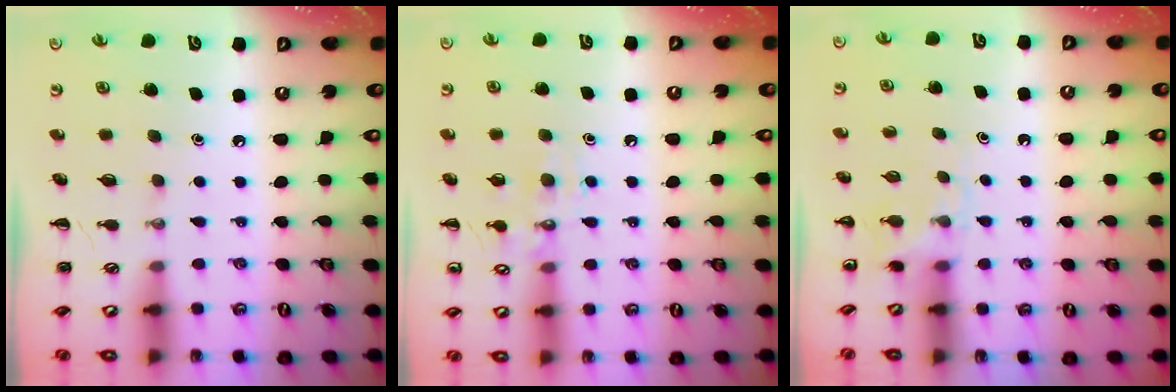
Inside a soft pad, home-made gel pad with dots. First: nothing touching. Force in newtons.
{"total": 8.6, "press": 8.5, "slide": 1.1}
{"total": 5.1, "press": 4.8, "slide": 1.5}